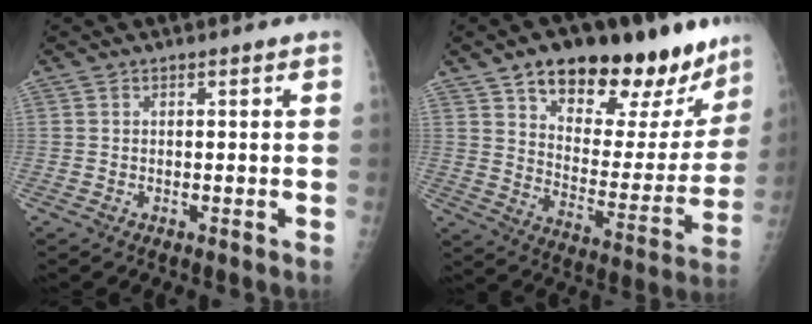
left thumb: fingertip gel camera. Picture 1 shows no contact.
{"total": 25.1, "force": [17.6, 11.2, 14.0], "torque": [-0.149, -0.075, 0.260]}